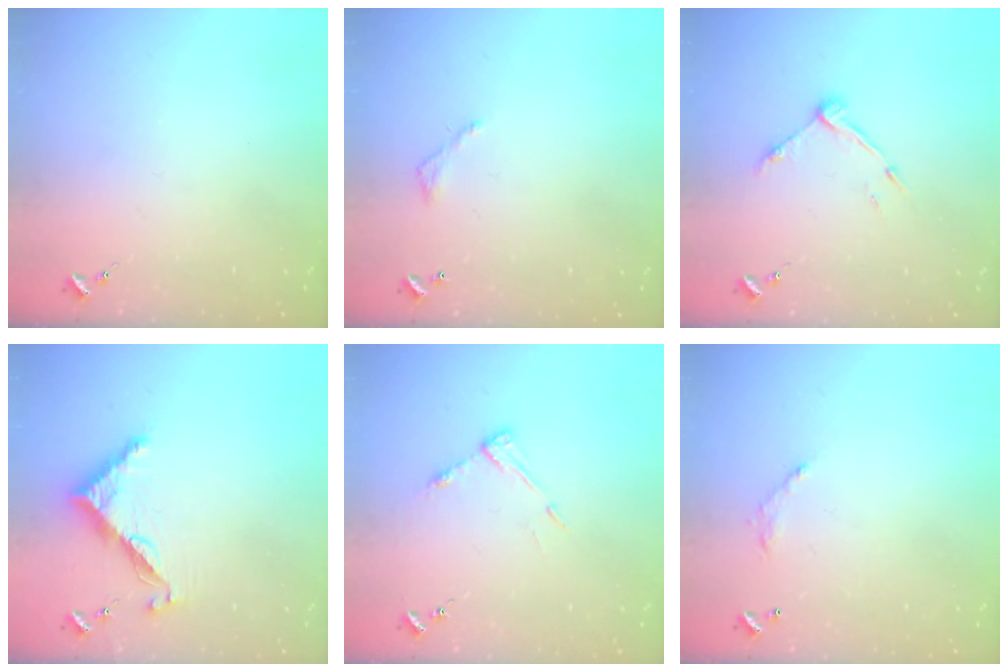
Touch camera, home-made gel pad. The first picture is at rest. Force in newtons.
{"total": 3.2, "press": 3.2, "slide": 0.2}
{"total": 8.7, "press": 8.7, "slide": 0.5}
{"total": 8.7, "press": 8.7, "slide": 0.6}
{"total": 6.4, "press": 6.4, "slide": 0.4}
{"total": 6.2, "press": 6.2, "slide": 0.4}